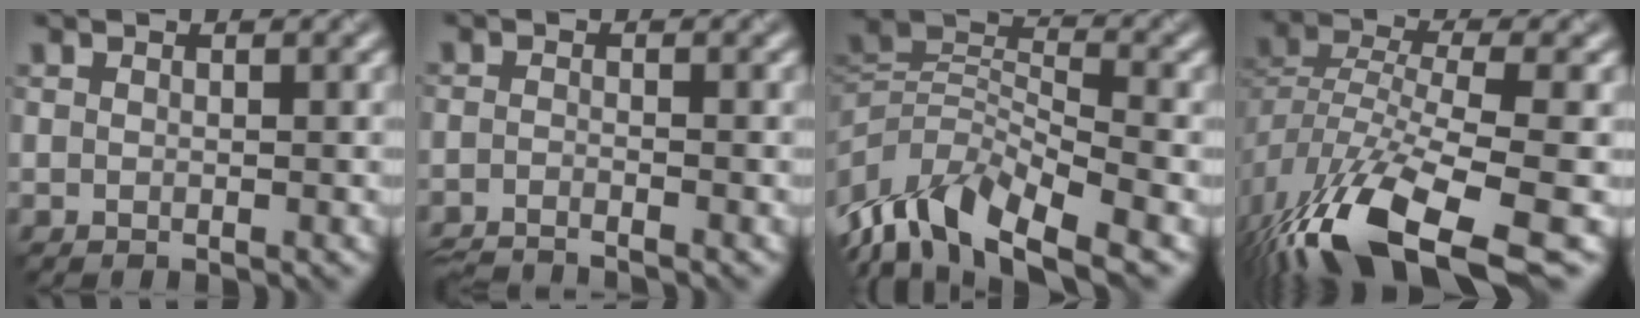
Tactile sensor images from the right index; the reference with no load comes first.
{"total": 3.2, "force": [-3.0, 0.2, 1.1], "torque": [-0.028, -0.011, -0.063]}
{"total": 8.2, "force": [-3.6, 3.5, 6.5], "torque": [-0.116, 0.011, -0.081]}
{"total": 10.9, "force": [-6.3, 4.1, 7.9], "torque": [-0.164, -0.010, -0.116]}